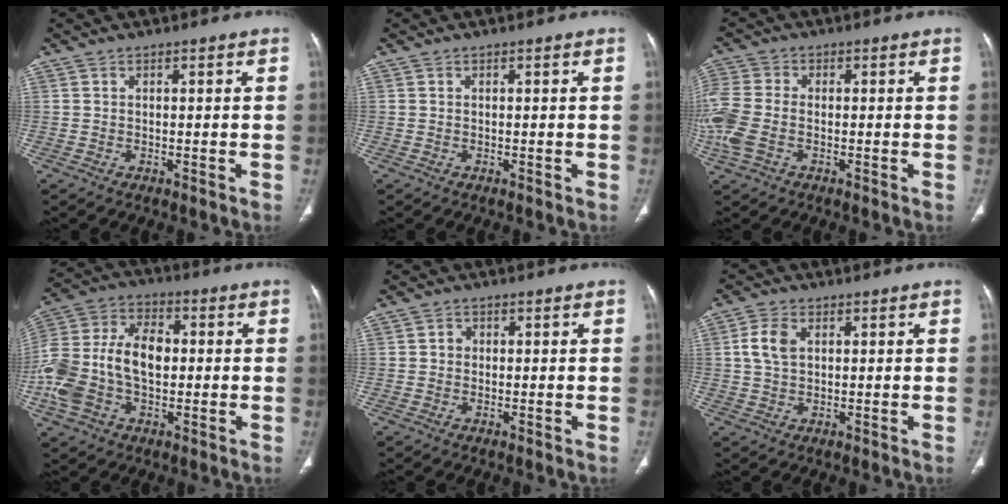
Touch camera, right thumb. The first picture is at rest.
{"total": 0.0}
{"total": 9.3, "force": [-2.0, 5.9, 6.8], "torque": [-0.193, 0.009, -0.041]}
{"total": 17.8, "force": [-1.2, 11.6, 13.5], "torque": [-0.283, 0.033, -0.024]}
{"total": 1.5, "force": [0.1, 1.4, 0.6], "torque": [-0.001, 0.004, -0.001]}
{"total": 4.9, "force": [1.0, 3.4, 3.4], "torque": [-0.070, 0.004, 0.018]}